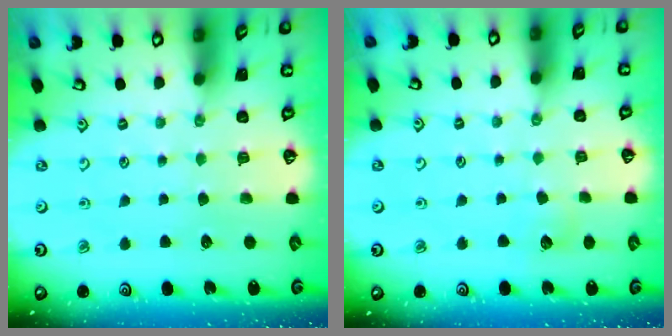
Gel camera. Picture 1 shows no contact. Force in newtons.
{"total": 4.2, "press": 4.1, "slide": 0.5}